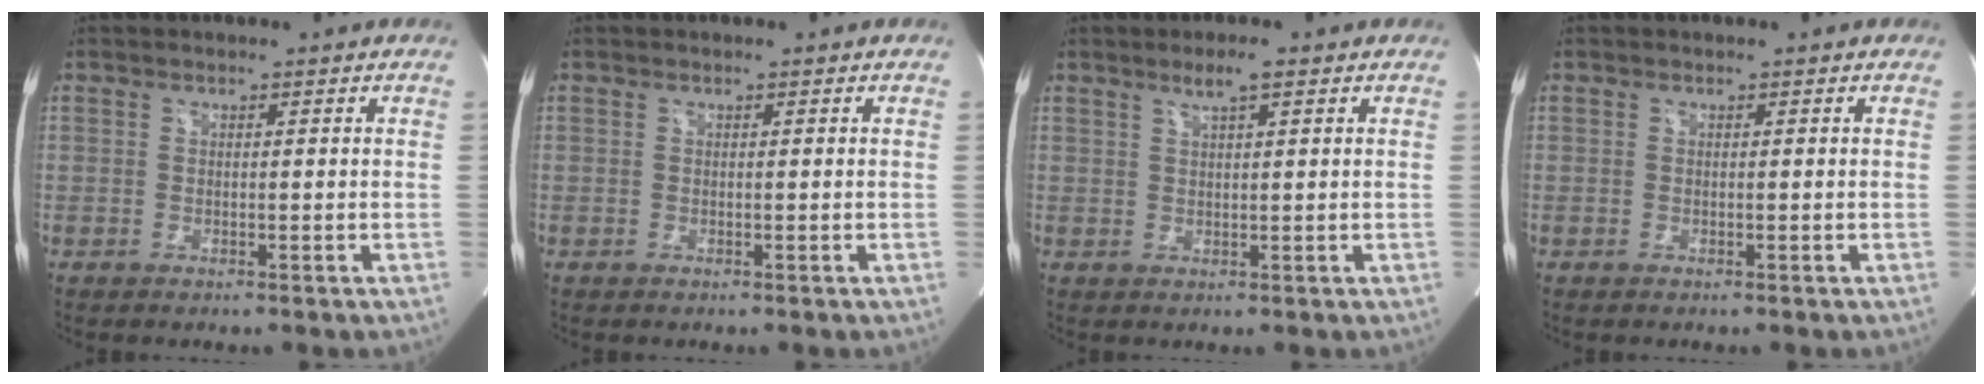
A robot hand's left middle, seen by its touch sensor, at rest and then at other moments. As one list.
[{"total": 0.0}, {"total": 2.9, "force": [1.8, 0.1, 2.3], "torque": [-0.048, 0.003, 0.033]}, {"total": 0.0}]